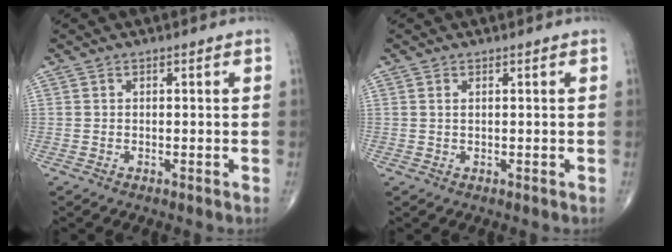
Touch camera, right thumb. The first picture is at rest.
{"total": 0.7, "force": [0.3, 0.3, 0.5], "torque": [-0.014, 0.005, 0.007]}